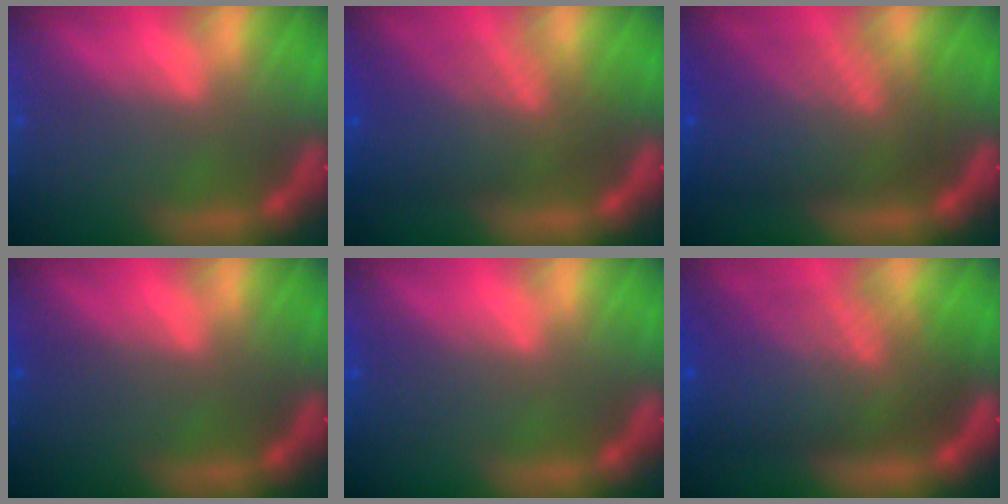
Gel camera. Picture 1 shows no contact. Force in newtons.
{"total": 8.1}
{"total": 9.0}
{"total": 1.0}
{"total": 1.5}
{"total": 10.0}